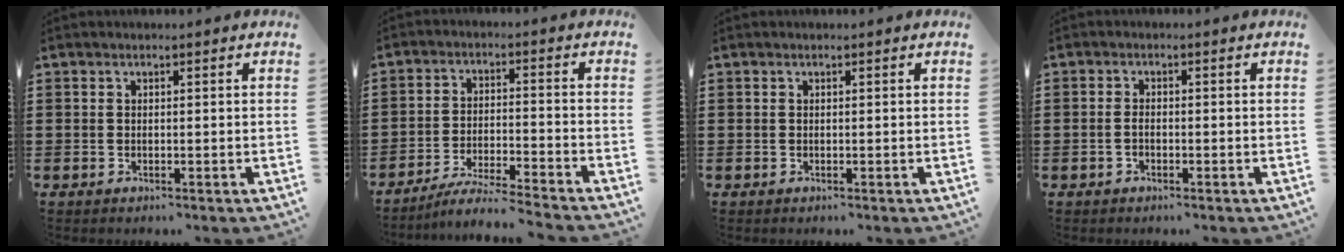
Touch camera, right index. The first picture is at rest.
{"total": 5.2, "force": [-4.9, -0.4, 1.6], "torque": [-0.042, -0.014, -0.100]}
{"total": 0.0}
{"total": 1.4, "force": [-0.5, 0.6, 1.1], "torque": [-0.024, -0.002, -0.009]}